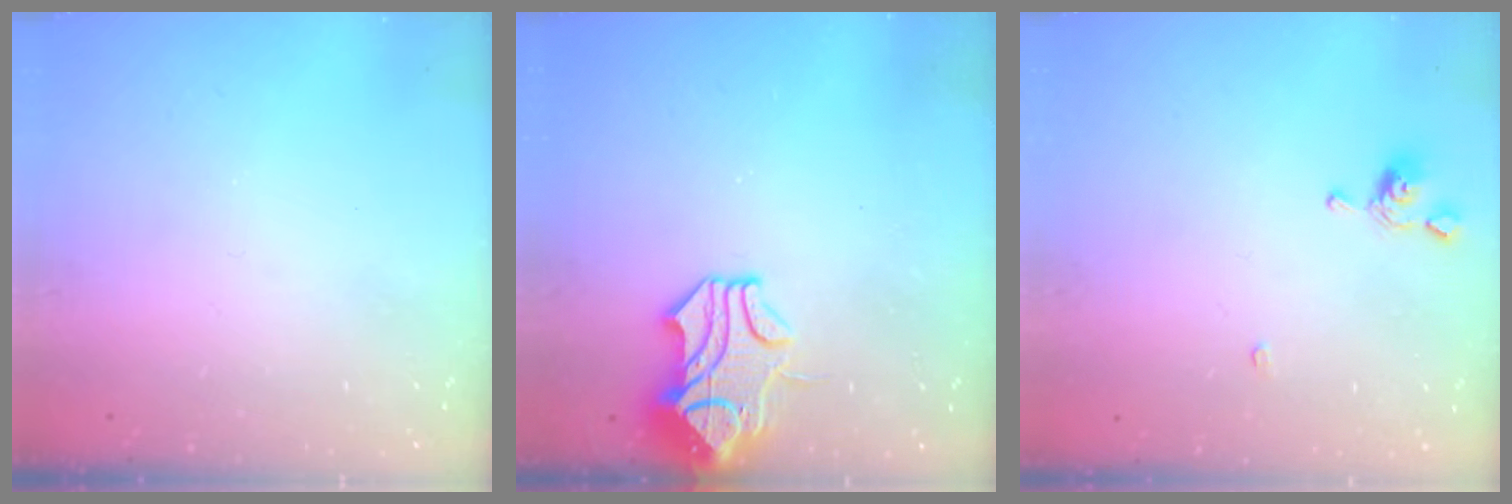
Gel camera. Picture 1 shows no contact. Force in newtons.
{"total": 2.1, "press": 1.5, "slide": 1.5}
{"total": 2.2, "press": 2.2, "slide": 0.3}